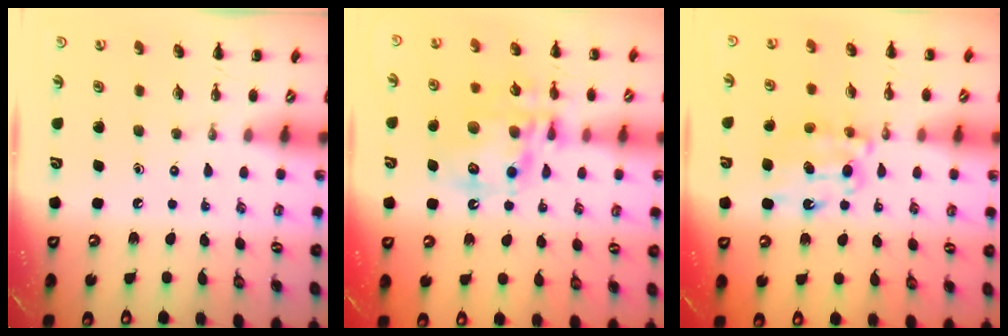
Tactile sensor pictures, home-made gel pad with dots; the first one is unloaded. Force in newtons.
{"total": 15.4, "press": 15.1, "slide": 3.1}
{"total": 9.2, "press": 9.1, "slide": 1.0}